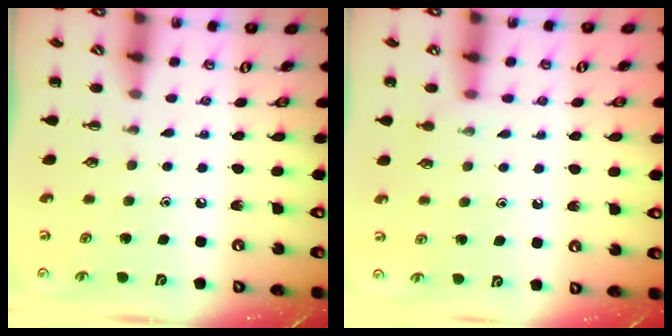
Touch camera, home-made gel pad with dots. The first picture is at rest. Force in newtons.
{"total": 4.9, "press": 4.8, "slide": 1.2}